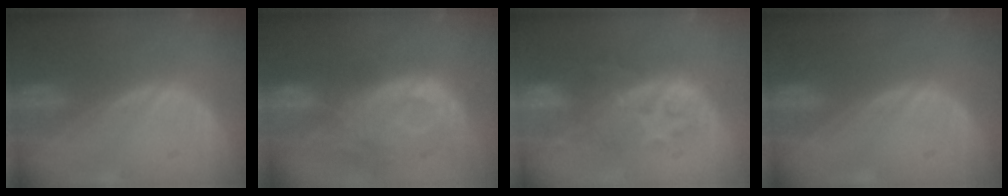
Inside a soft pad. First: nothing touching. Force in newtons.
{"total": 11.6, "press": 10.5, "slide": 4.9}
{"total": 9.4, "press": 8.7, "slide": 3.5}
{"total": 0.0}